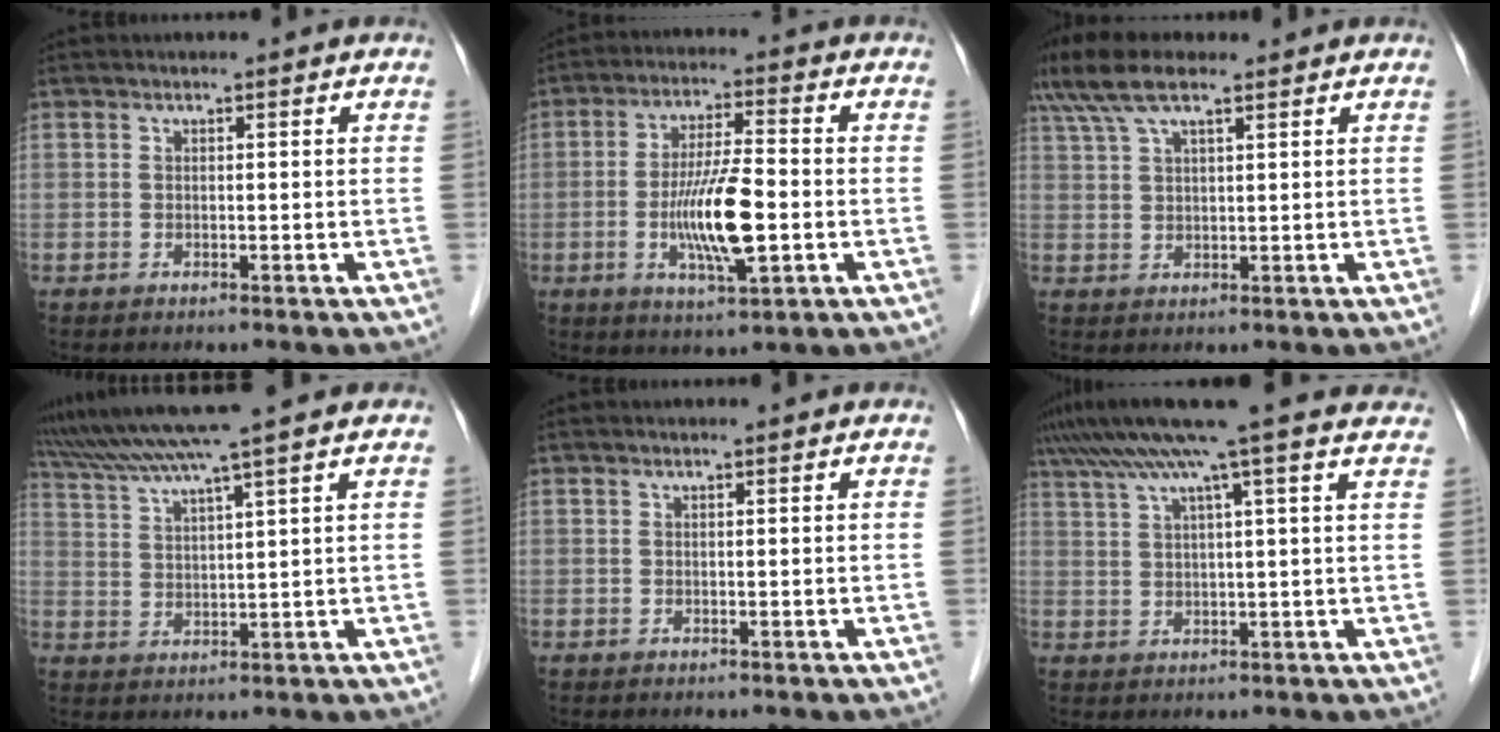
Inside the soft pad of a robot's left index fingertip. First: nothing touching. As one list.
[{"total": 10.1, "force": [-2.2, 1.5, 9.8], "torque": [-0.186, -0.010, -0.044]}, {"total": 8.5, "force": [6.2, 2.0, 5.4], "torque": [-0.115, 0.035, 0.114]}, {"total": 10.7, "force": [8.8, -1.6, 5.9], "torque": [-0.108, 0.025, 0.144]}, {"total": 0.0}, {"total": 14.2, "force": [11.0, -0.7, 9.0], "torque": [-0.156, 0.052, 0.146]}]